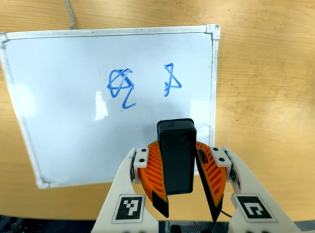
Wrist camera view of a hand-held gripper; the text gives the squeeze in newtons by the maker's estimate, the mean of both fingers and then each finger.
{"total": 7.7, "left": 8.6, "right": 6.8}